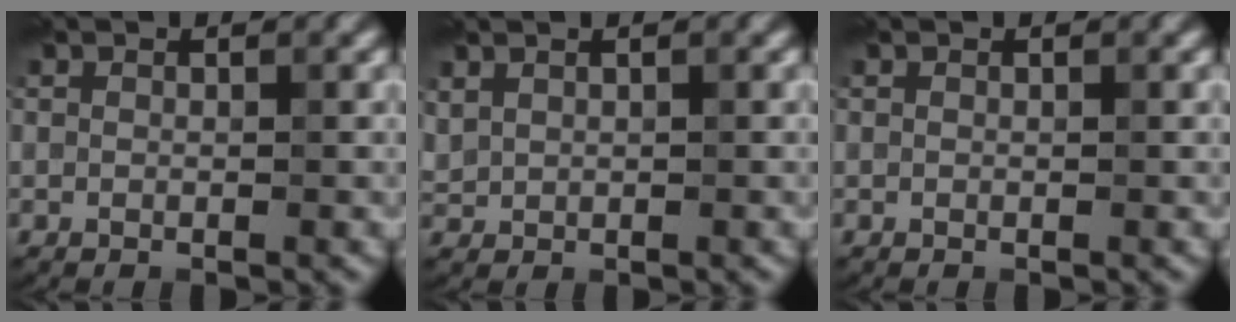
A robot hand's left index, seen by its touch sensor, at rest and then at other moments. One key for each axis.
{"total": 0.9, "fx": 0.8, "fy": 0.3, "fz": 0.2, "tx": -0.008, "ty": 0.003, "tz": 0.021}
{"total": 0.0}